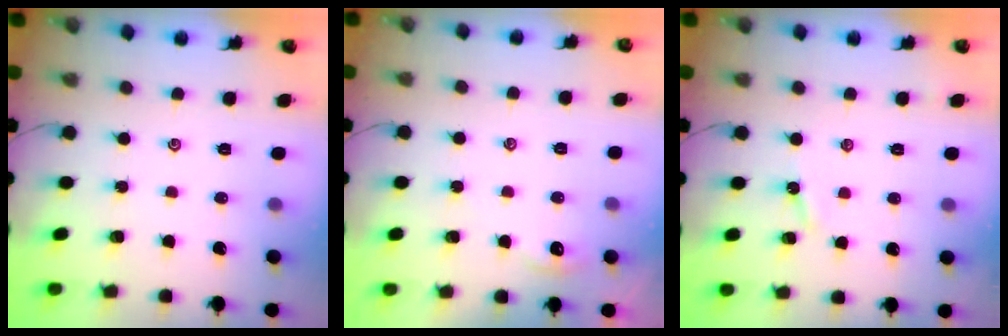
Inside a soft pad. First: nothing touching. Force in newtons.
{"total": 2.5, "press": 2.5, "slide": 0.3}
{"total": 3.9, "press": 3.9, "slide": 0.3}